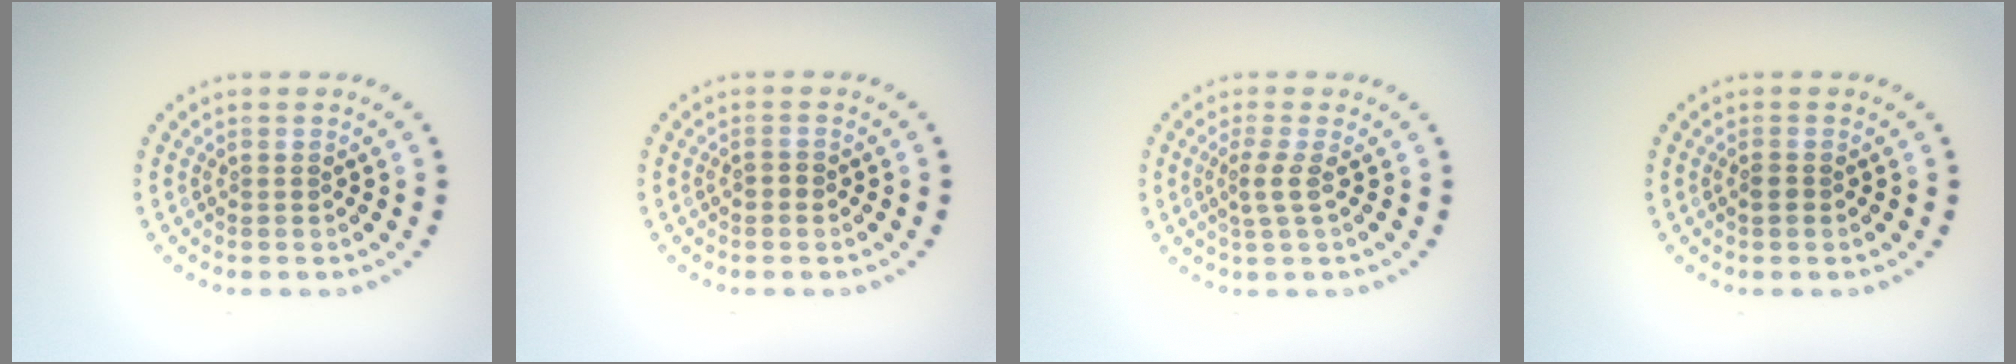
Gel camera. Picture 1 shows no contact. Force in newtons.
{"total": 0.8, "press": 0.8, "slide": 0.1}
{"total": 1.8, "press": 1.3, "slide": 1.2}
{"total": 0.9, "press": 0.8, "slide": 0.3}